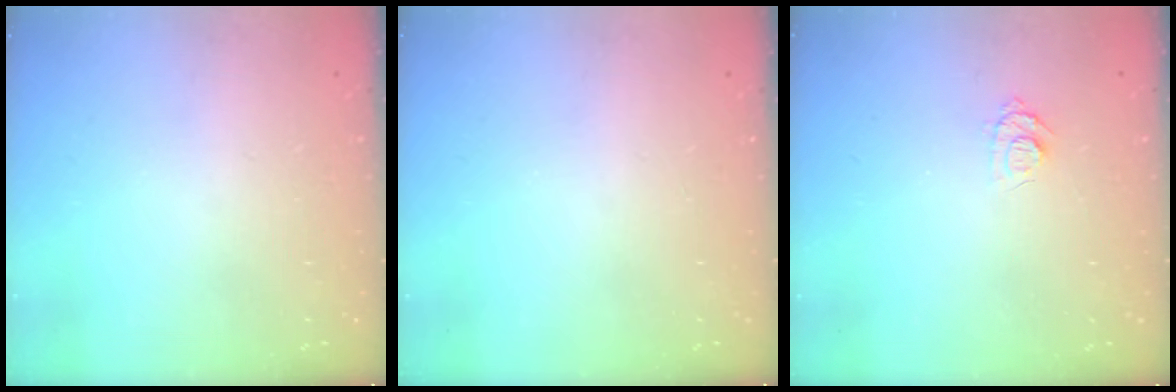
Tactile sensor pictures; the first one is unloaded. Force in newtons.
{"total": 0.0}
{"total": 6.2, "press": 6.2, "slide": 0.6}